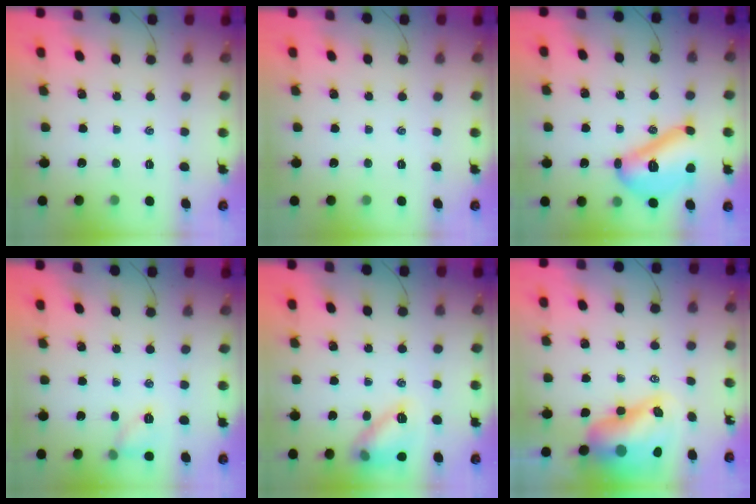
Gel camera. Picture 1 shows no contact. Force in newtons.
{"total": 0.0}
{"total": 17.7, "press": 17.7, "slide": 1.1}
{"total": 6.5, "press": 6.4, "slide": 0.8}
{"total": 11.9, "press": 11.9, "slide": 0.3}
{"total": 12.0, "press": 11.5, "slide": 3.6}